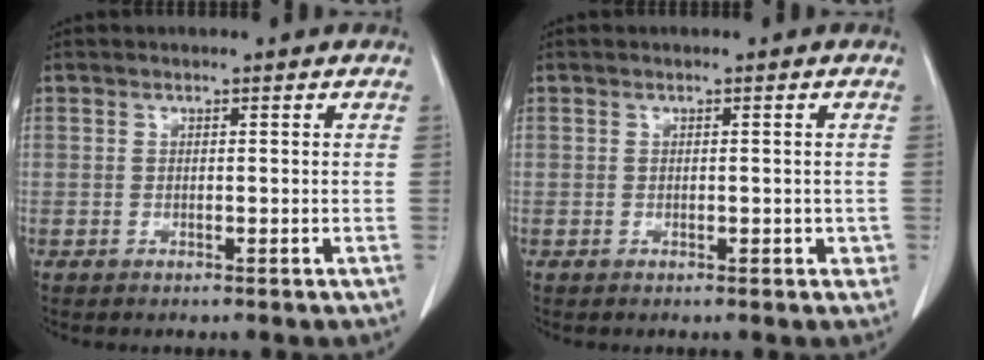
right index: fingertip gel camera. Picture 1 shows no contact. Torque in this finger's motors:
{"motor_torque": [-0.18, 0.13, -0.08, -0.01]}